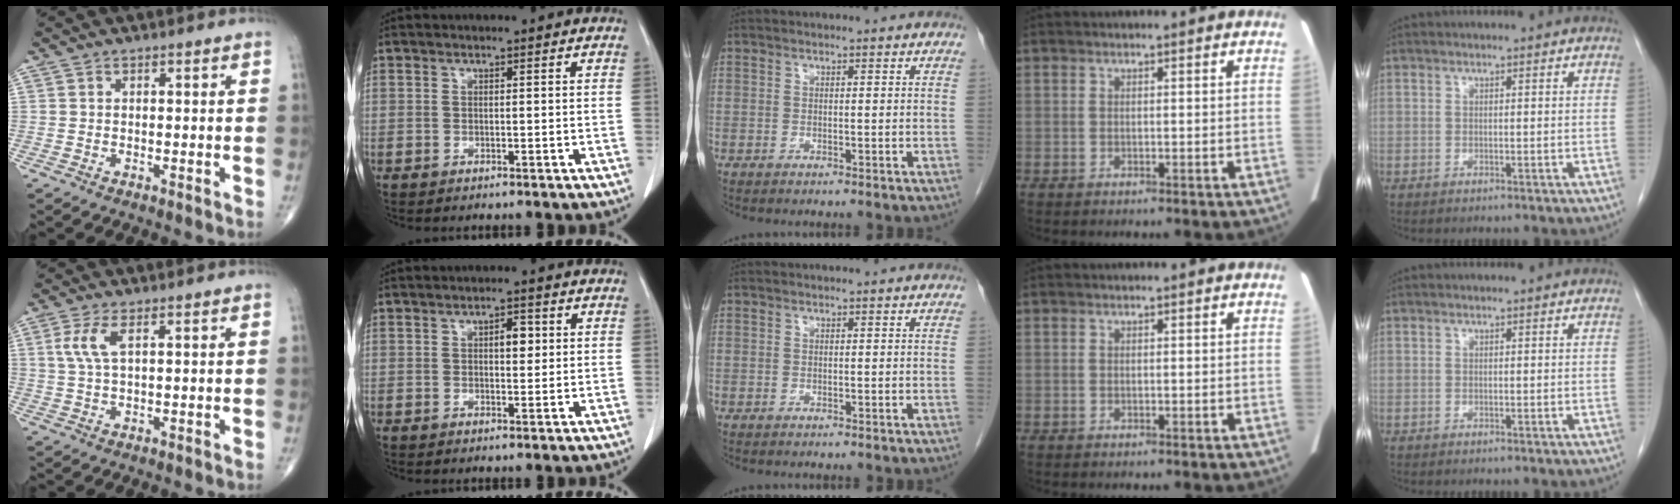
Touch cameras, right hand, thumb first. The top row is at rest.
{"thumb": {"total": 4.5, "force": [1.4, 1.5, 4.0], "torque": [-0.102, 0.004, 0.033]}, "index": {"total": 2.7, "force": [0.6, 1.2, 2.4], "torque": [-0.035, 0.003, 0.008]}}